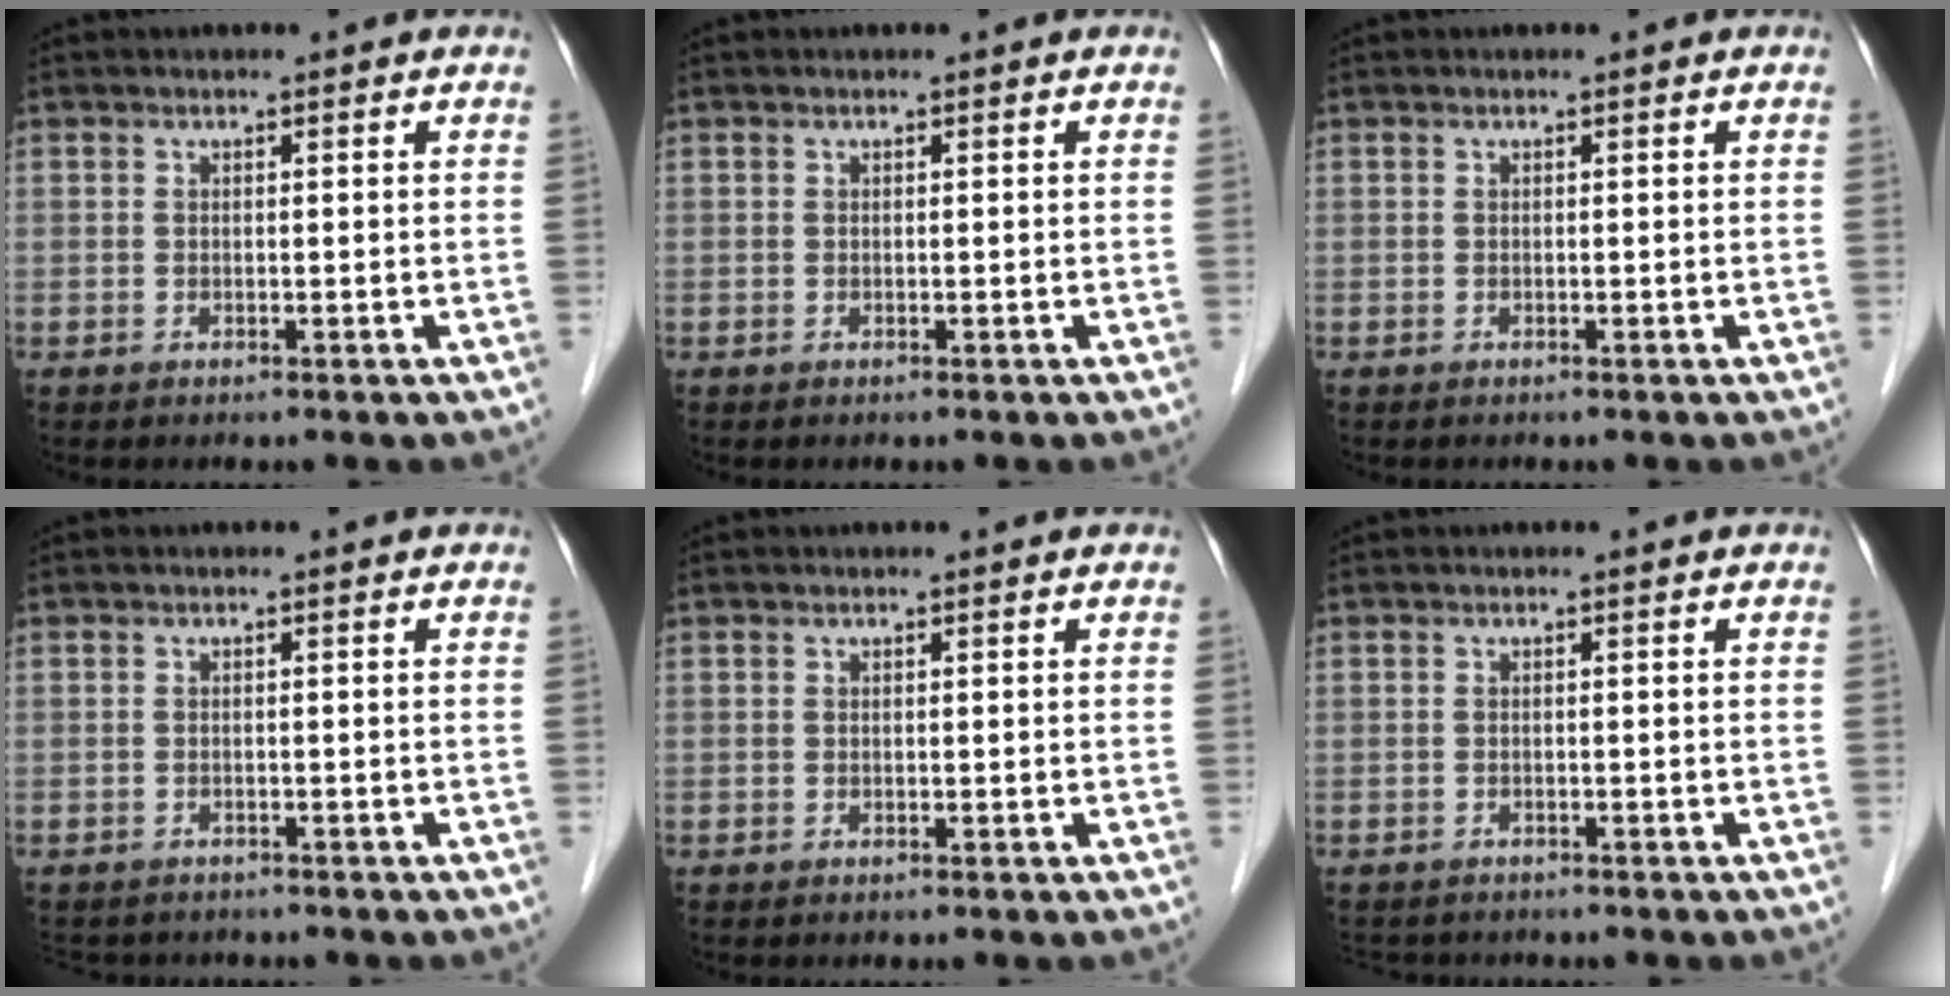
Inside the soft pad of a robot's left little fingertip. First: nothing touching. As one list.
[{"total": 0.0}, {"total": 0.0}, {"total": 5.6, "force": [-4.9, 2.2, 1.4], "torque": [-0.020, 0.001, -0.061]}, {"total": 0.0}, {"total": 4.1, "force": [-3.6, 1.6, 1.0], "torque": [-0.014, -0.002, -0.045]}]